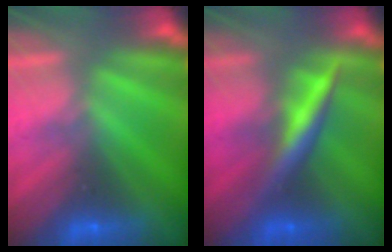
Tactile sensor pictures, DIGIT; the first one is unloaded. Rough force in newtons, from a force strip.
{"total": 2.9}